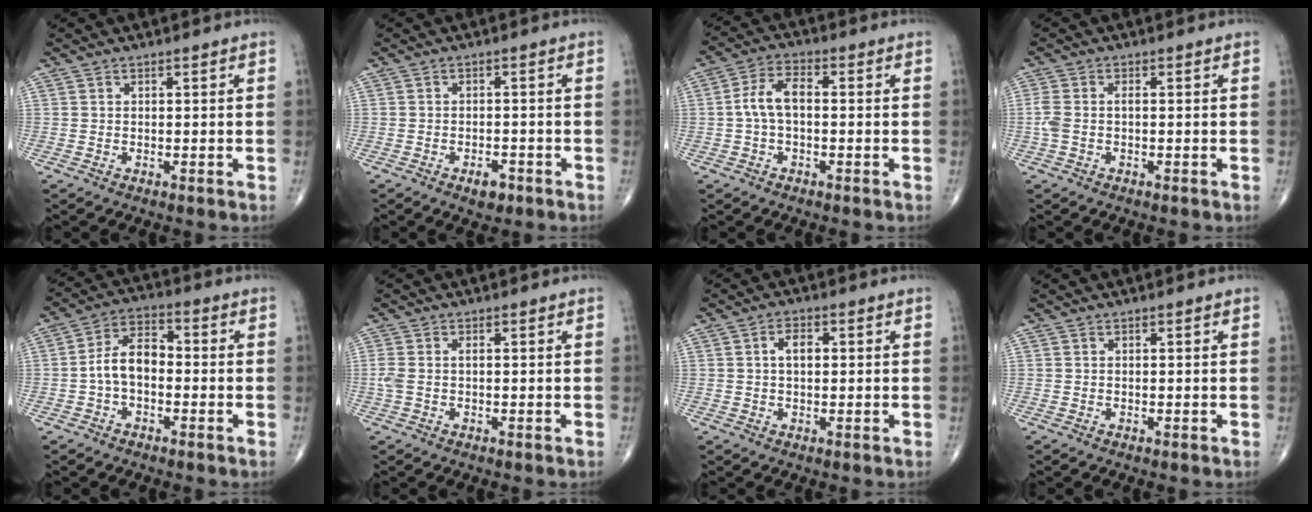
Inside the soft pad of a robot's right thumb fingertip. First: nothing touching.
{"total": 3.0, "force": [-1.8, 1.5, 1.9], "torque": [-0.023, 0.006, -0.024]}
{"total": 6.1, "force": [-0.3, 3.2, 5.2], "torque": [-0.102, 0.023, -0.012]}
{"total": 3.2, "force": [-0.4, 1.7, 2.7], "torque": [-0.080, 0.010, -0.010]}
{"total": 7.6, "force": [-1.3, 4.7, 5.9], "torque": [-0.099, 0.032, -0.036]}
{"total": 2.5, "force": [-0.1, 1.3, 2.1], "torque": [-0.070, 0.008, -0.003]}
{"total": 3.4, "force": [0.5, 1.9, 2.7], "torque": [-0.045, 0.006, 0.005]}
{"total": 0.0}